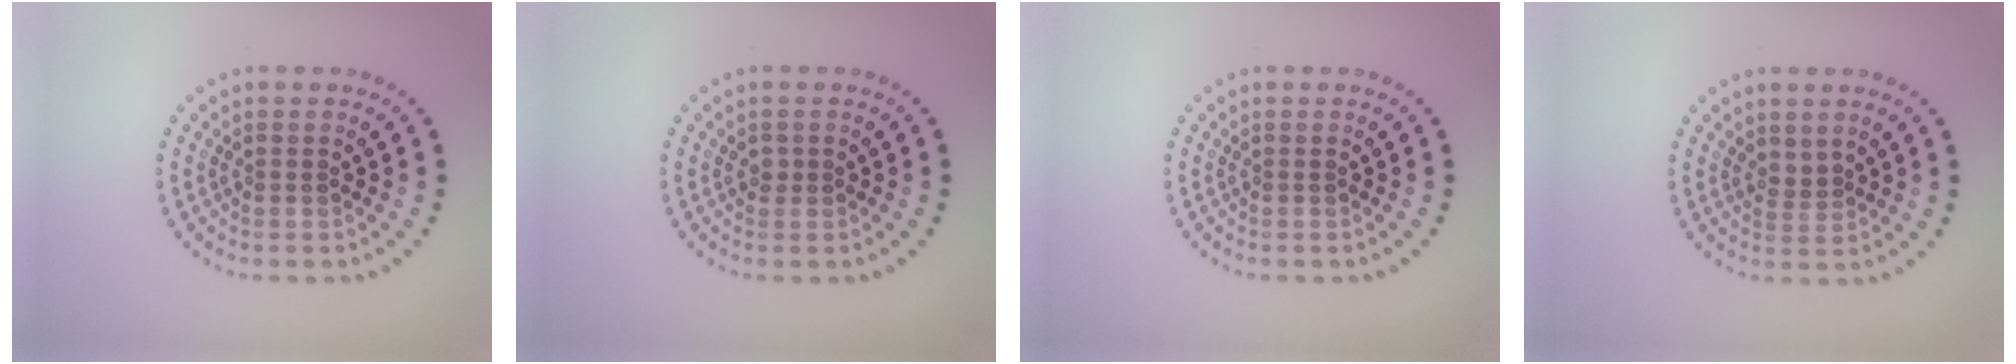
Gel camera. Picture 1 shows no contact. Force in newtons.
{"total": 0.7, "press": 0.6, "slide": 0.4}
{"total": 0.0}
{"total": 1.1, "press": 0.8, "slide": 0.7}